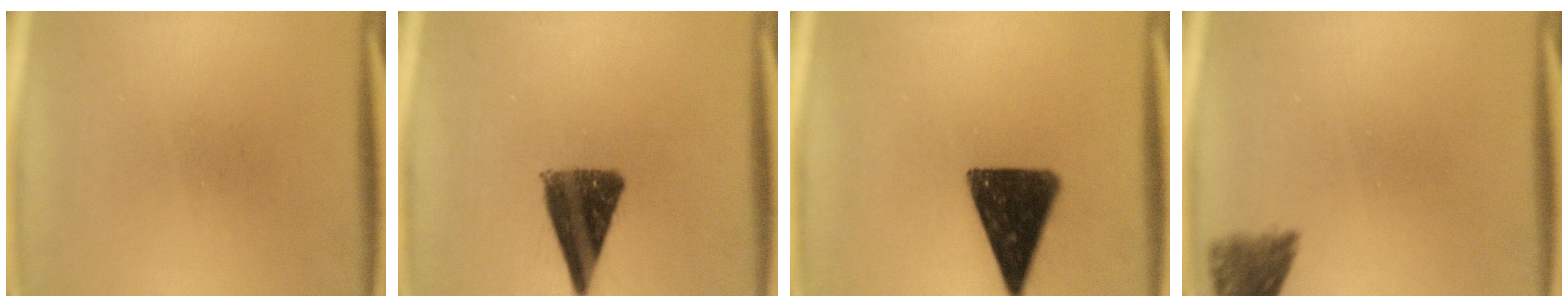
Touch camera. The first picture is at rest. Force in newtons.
{"total": 10.7}
{"total": 13.7}
{"total": 4.6}